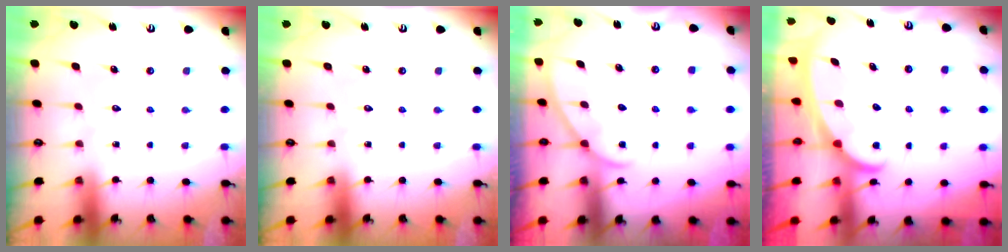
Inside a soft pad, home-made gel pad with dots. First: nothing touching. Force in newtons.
{"total": 0.0}
{"total": 2.8, "press": 2.8, "slide": 0.4}
{"total": 2.5, "press": 2.5, "slide": 0.3}